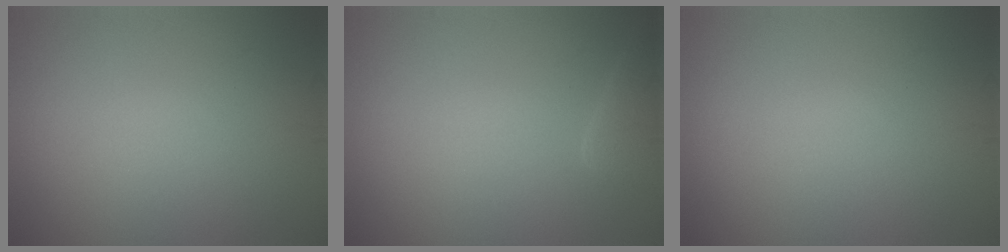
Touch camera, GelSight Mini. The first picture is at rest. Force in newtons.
{"total": 2.0, "press": 2.0, "slide": 0.2}
{"total": 0.0}